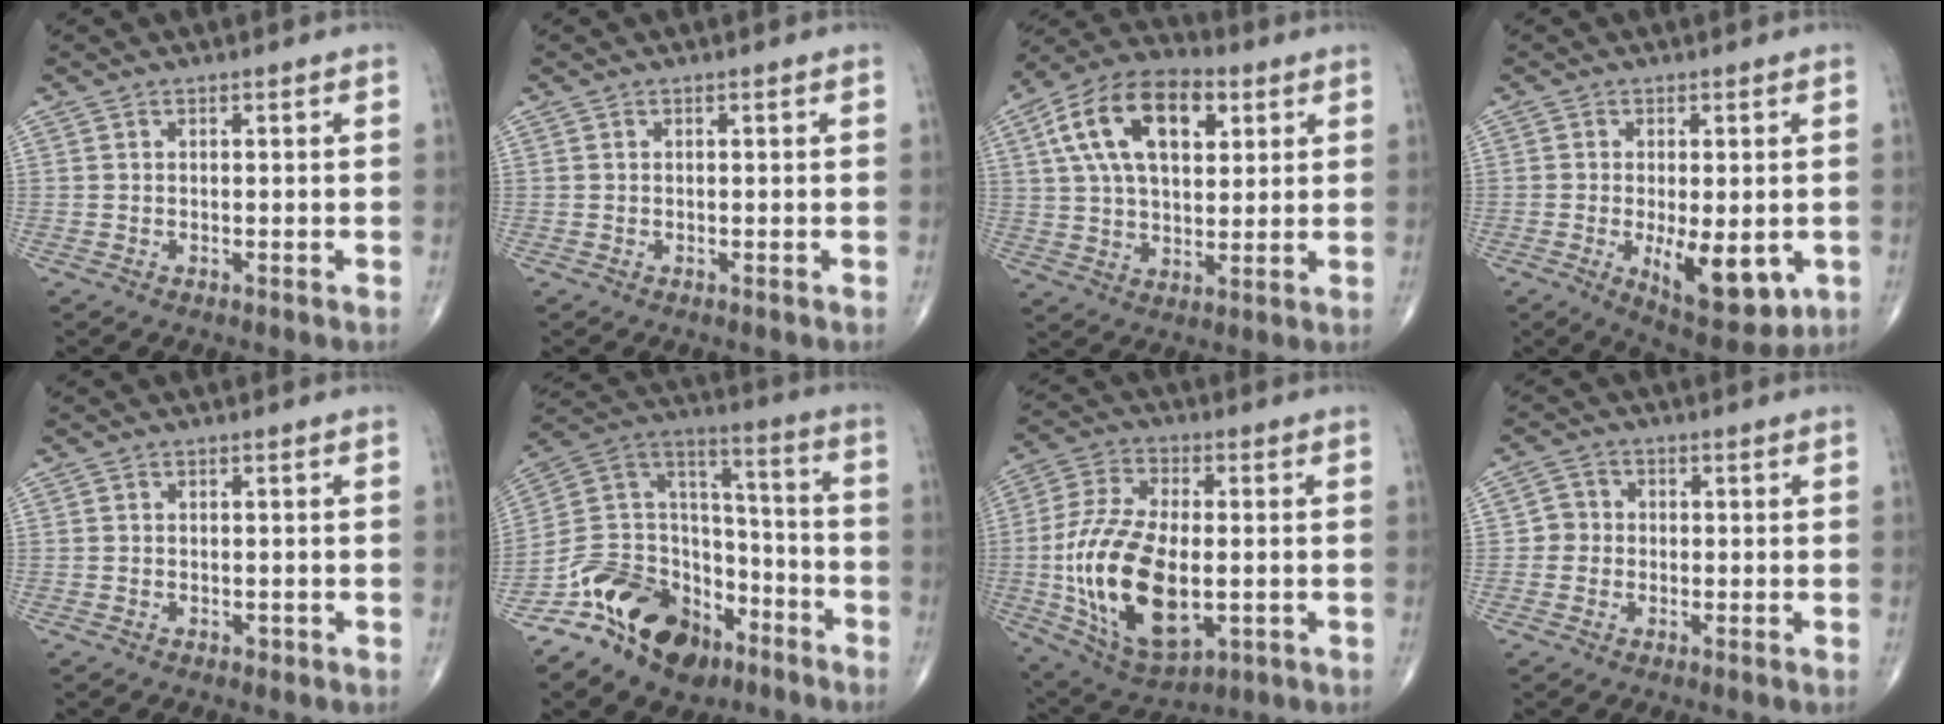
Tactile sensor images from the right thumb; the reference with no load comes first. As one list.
[{"total": 0.0}, {"total": 17.8, "force": [6.1, 10.0, 13.4], "torque": [-0.217, 0.005, 0.101]}, {"total": 11.5, "force": [-2.8, 5.1, 10.0], "torque": [-0.130, -0.019, -0.031]}, {"total": 0.7, "force": [-0.3, 0.5, 0.2], "torque": [-0.003, 0.001, -0.005]}, {"total": 21.6, "force": [-13.1, 13.1, 11.1], "torque": [-0.162, 0.097, -0.228]}, {"total": 20.8, "force": [-2.8, 10.6, 17.6], "torque": [-0.349, -0.006, -0.033]}, {"total": 3.4, "force": [-0.4, 3.2, 0.9], "torque": [0.005, 0.008, -0.016]}]